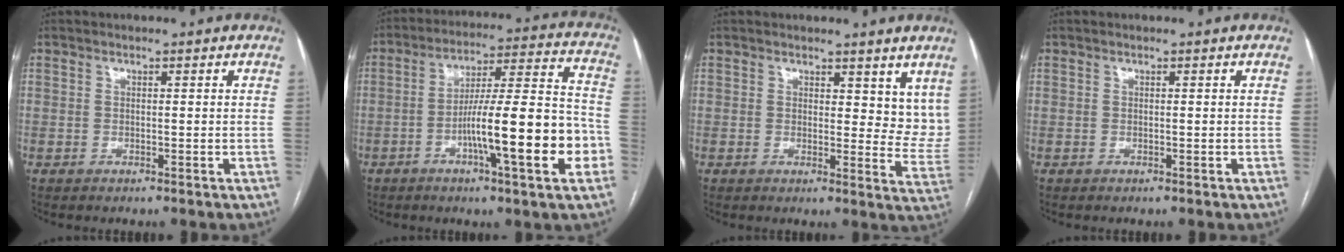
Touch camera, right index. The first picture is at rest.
{"total": 17.4, "force": [-5.5, 1.3, 16.4], "torque": [-0.249, 0.010, -0.083]}
{"total": 7.5, "force": [5.8, 3.7, 2.9], "torque": [-0.012, -0.023, 0.060]}
{"total": 0.0}